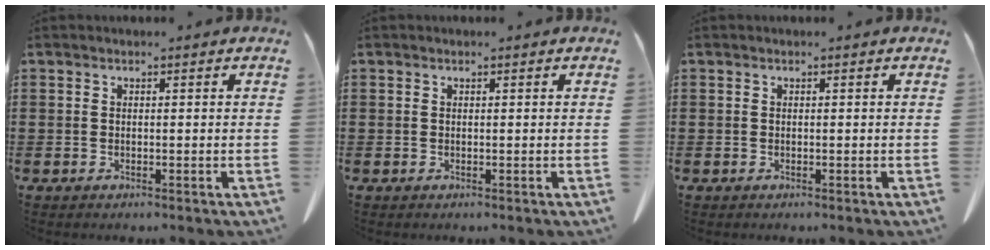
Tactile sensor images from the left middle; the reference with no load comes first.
{"total": 0.0}
{"total": 0.0}